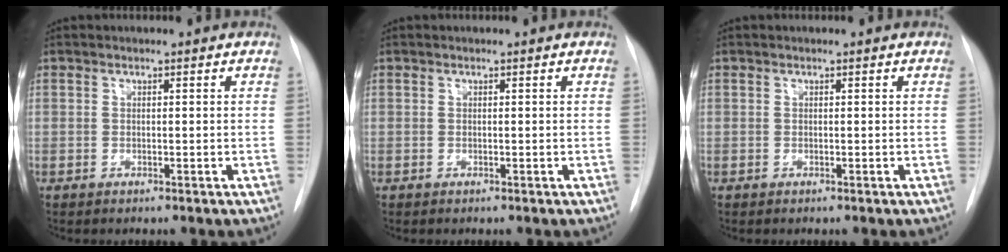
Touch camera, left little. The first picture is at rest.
{"total": 0.0}
{"total": 0.0}